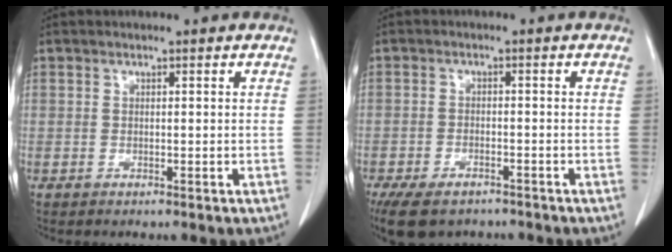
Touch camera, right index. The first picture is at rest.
{"total": 8.9, "force": [-6.6, 4.3, 4.2], "torque": [-0.083, -0.005, -0.102]}